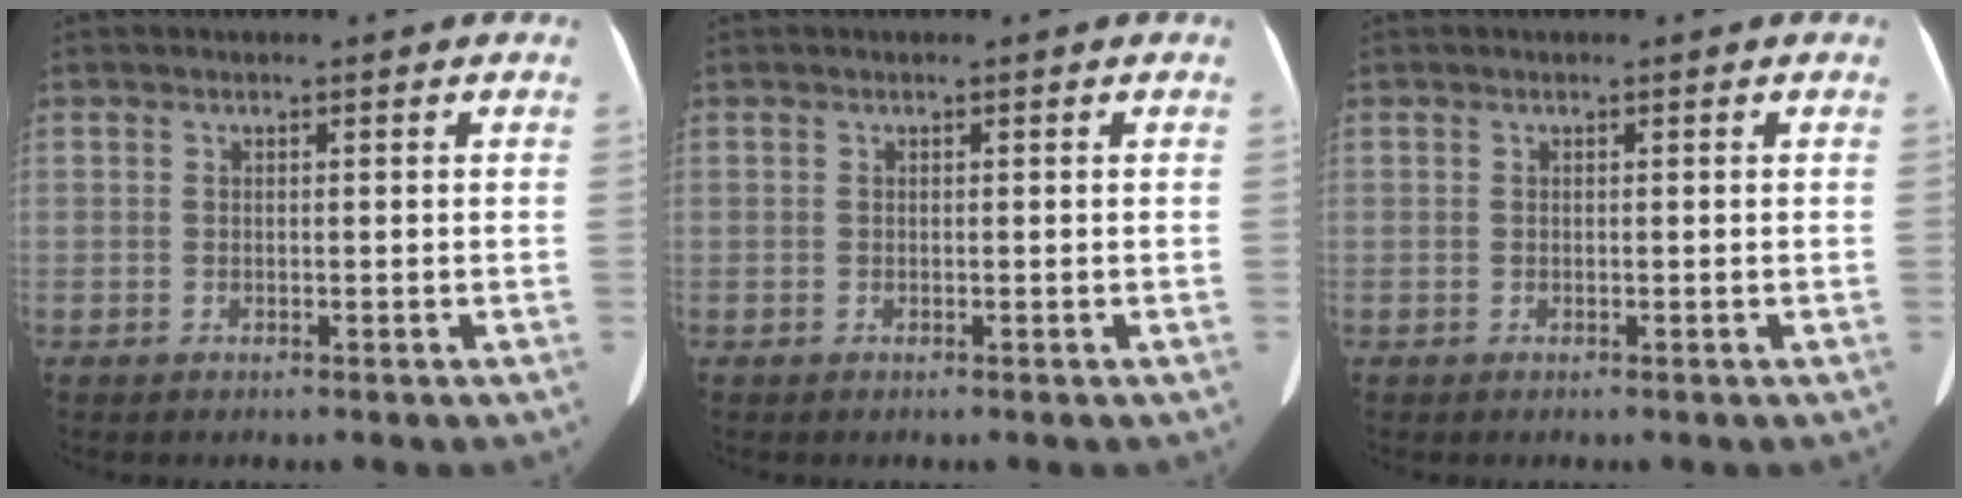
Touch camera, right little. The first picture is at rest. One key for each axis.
{"total": 0.0}
{"total": 0.0}